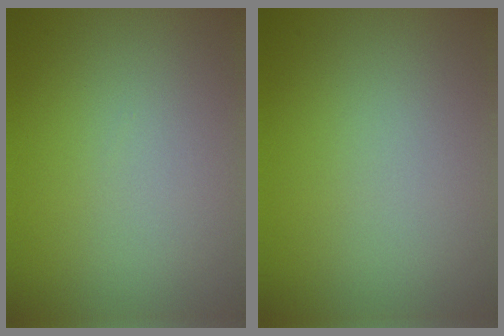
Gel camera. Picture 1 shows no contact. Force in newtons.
{"total": 0.0}